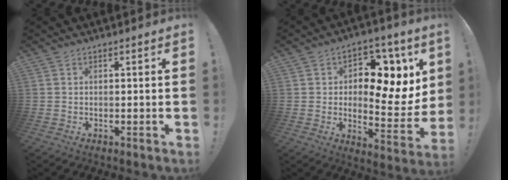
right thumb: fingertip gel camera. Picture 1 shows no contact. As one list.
[{"total": 11.2, "force": [3.5, 7.2, 7.9], "torque": [-0.097, -0.034, 0.060]}]